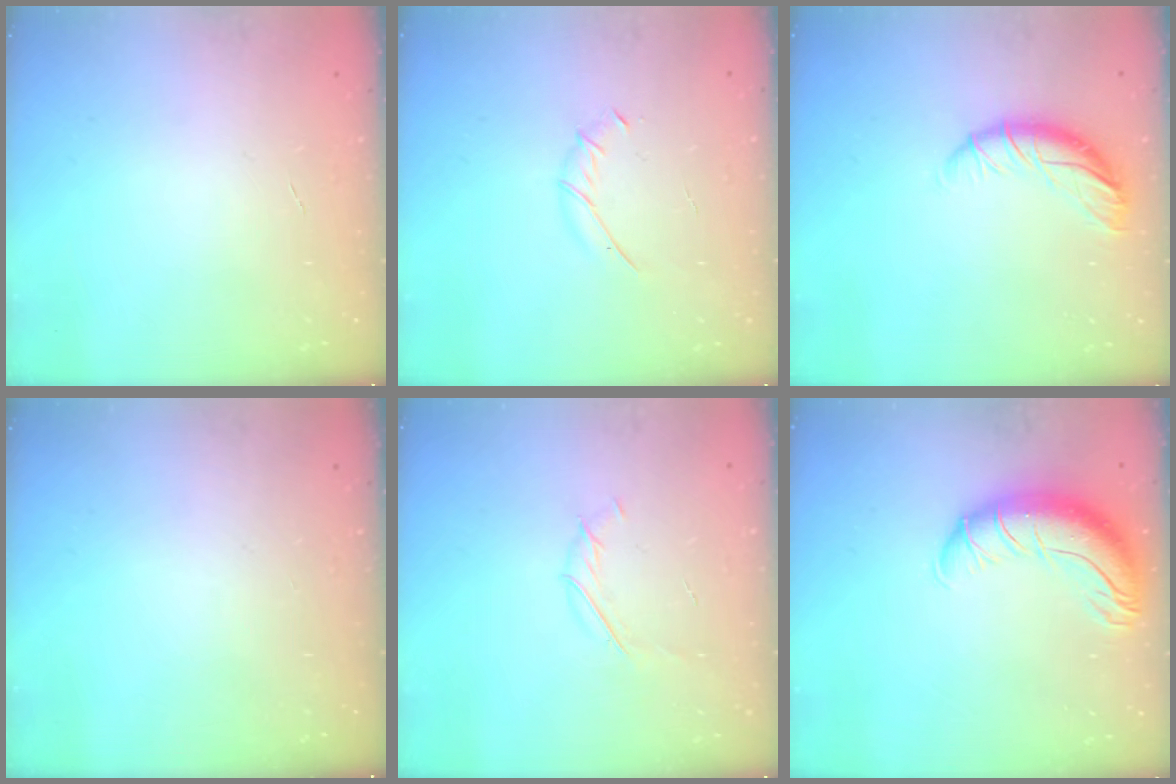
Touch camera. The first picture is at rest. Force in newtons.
{"total": 4.3, "press": 4.2, "slide": 0.6}
{"total": 9.9, "press": 9.9, "slide": 0.8}
{"total": 0.0}
{"total": 3.8, "press": 3.7, "slide": 0.8}
{"total": 13.1, "press": 12.7, "slide": 3.1}